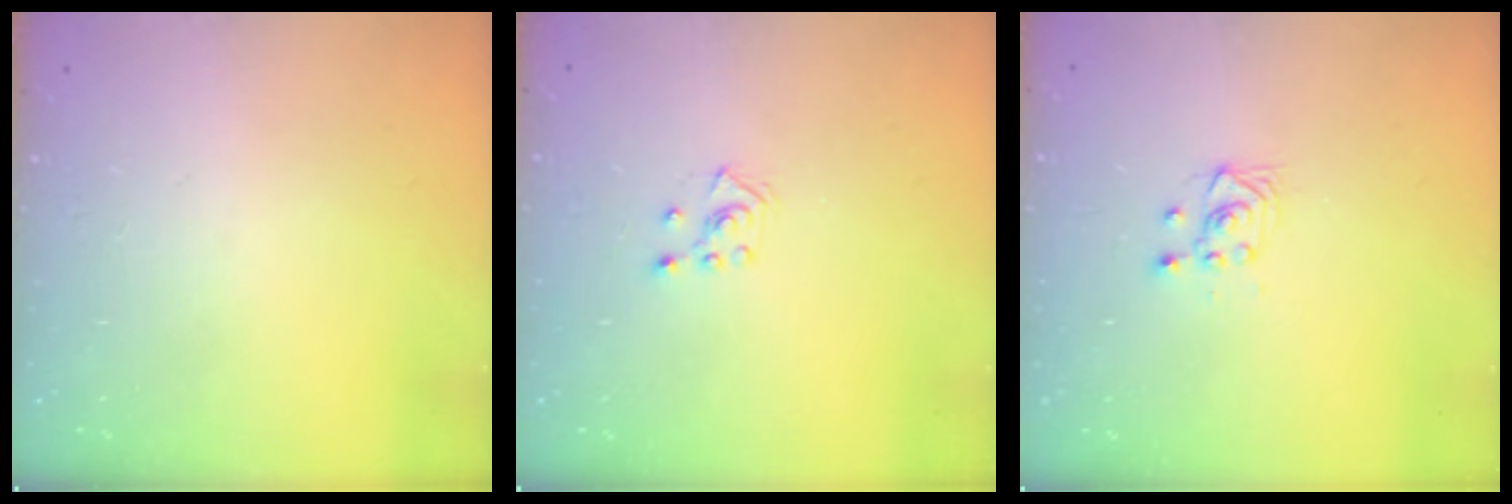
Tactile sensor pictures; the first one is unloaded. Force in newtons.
{"total": 2.8, "press": 2.7, "slide": 0.5}
{"total": 3.6, "press": 3.4, "slide": 1.4}